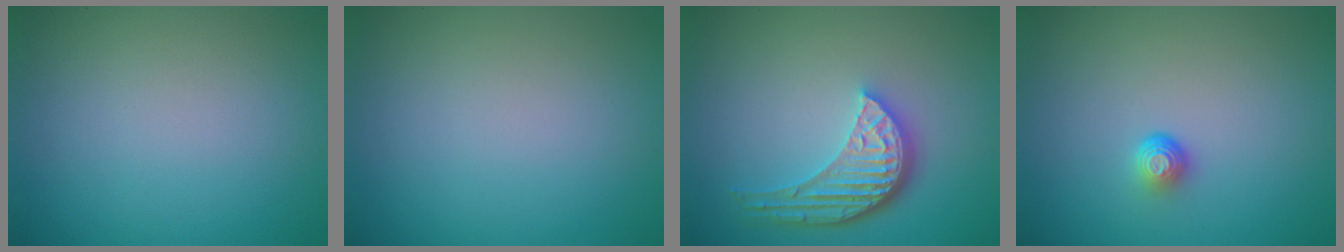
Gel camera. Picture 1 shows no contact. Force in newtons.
{"total": 0.0}
{"total": 5.0, "press": 3.8, "slide": 3.3}
{"total": 1.5, "press": 1.0, "slide": 1.2}